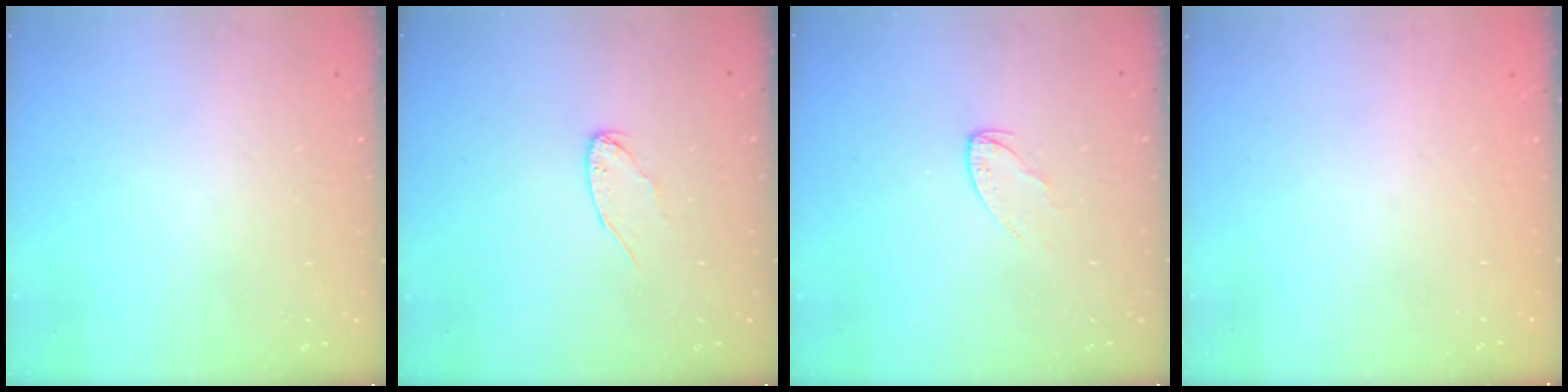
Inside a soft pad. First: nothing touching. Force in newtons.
{"total": 4.8, "press": 4.8, "slide": 0.3}
{"total": 4.5, "press": 4.5, "slide": 0.4}
{"total": 0.0}